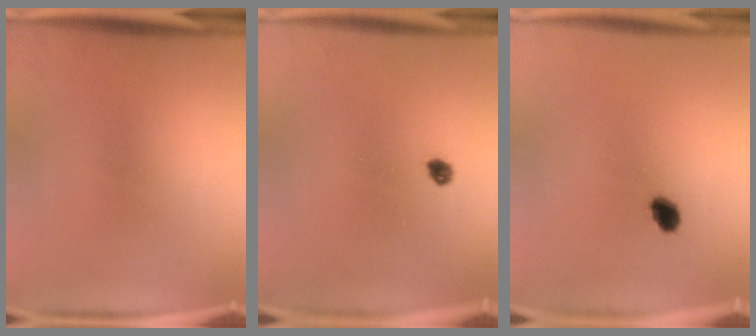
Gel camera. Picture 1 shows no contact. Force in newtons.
{"total": 1.7}
{"total": 3.1}